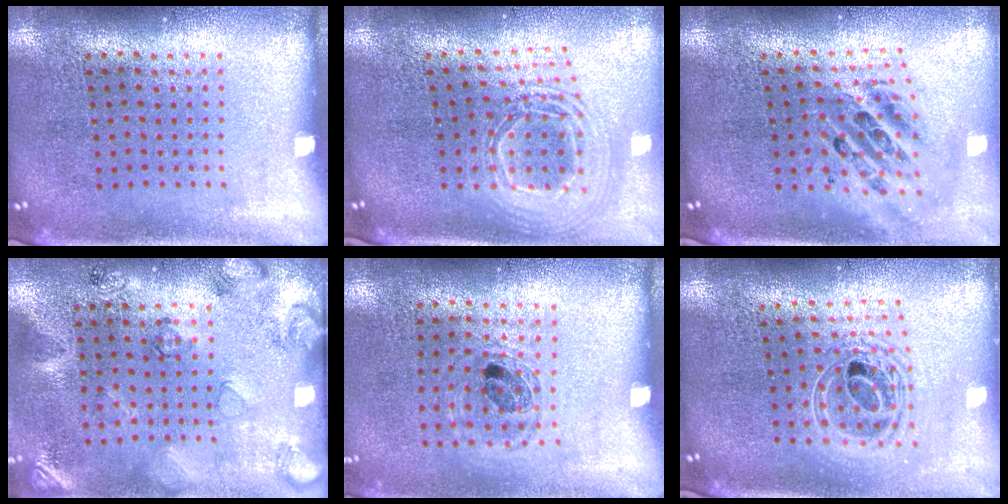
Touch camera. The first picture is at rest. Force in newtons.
{"total": 2.4, "press": 1.8, "slide": 1.6}
{"total": 2.4, "press": 1.8, "slide": 1.5}
{"total": 2.6, "press": 1.8, "slide": 1.9}
{"total": 0.9, "press": 0.9, "slide": 0.1}
{"total": 2.0, "press": 1.6, "slide": 1.2}